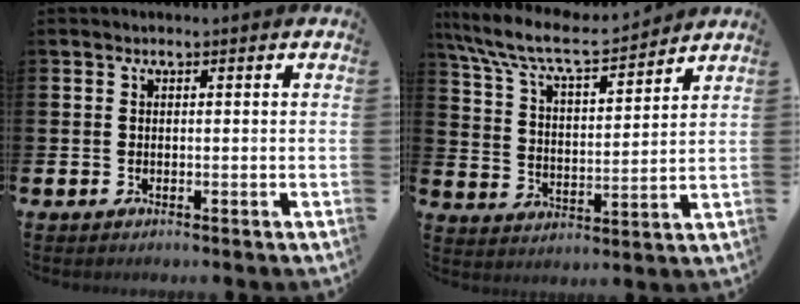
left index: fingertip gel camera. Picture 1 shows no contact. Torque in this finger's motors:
{"motor_torque": [1.08, -1.06, 0.22, 0.21]}